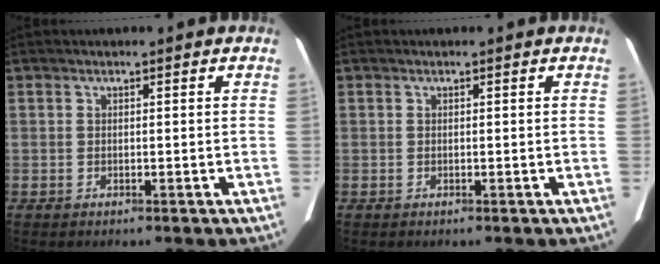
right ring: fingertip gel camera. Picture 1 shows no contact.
{"total": 0.0}